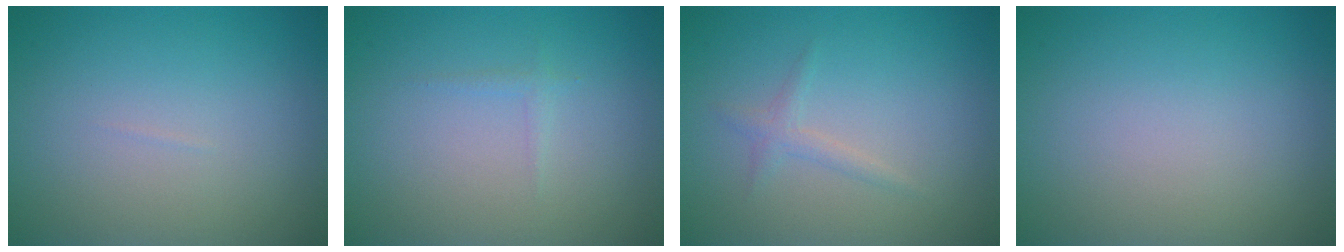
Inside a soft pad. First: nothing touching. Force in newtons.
{"total": 0.6, "press": 0.6, "slide": 0.0}
{"total": 1.1, "press": 1.1, "slide": 0.0}
{"total": 0.0}